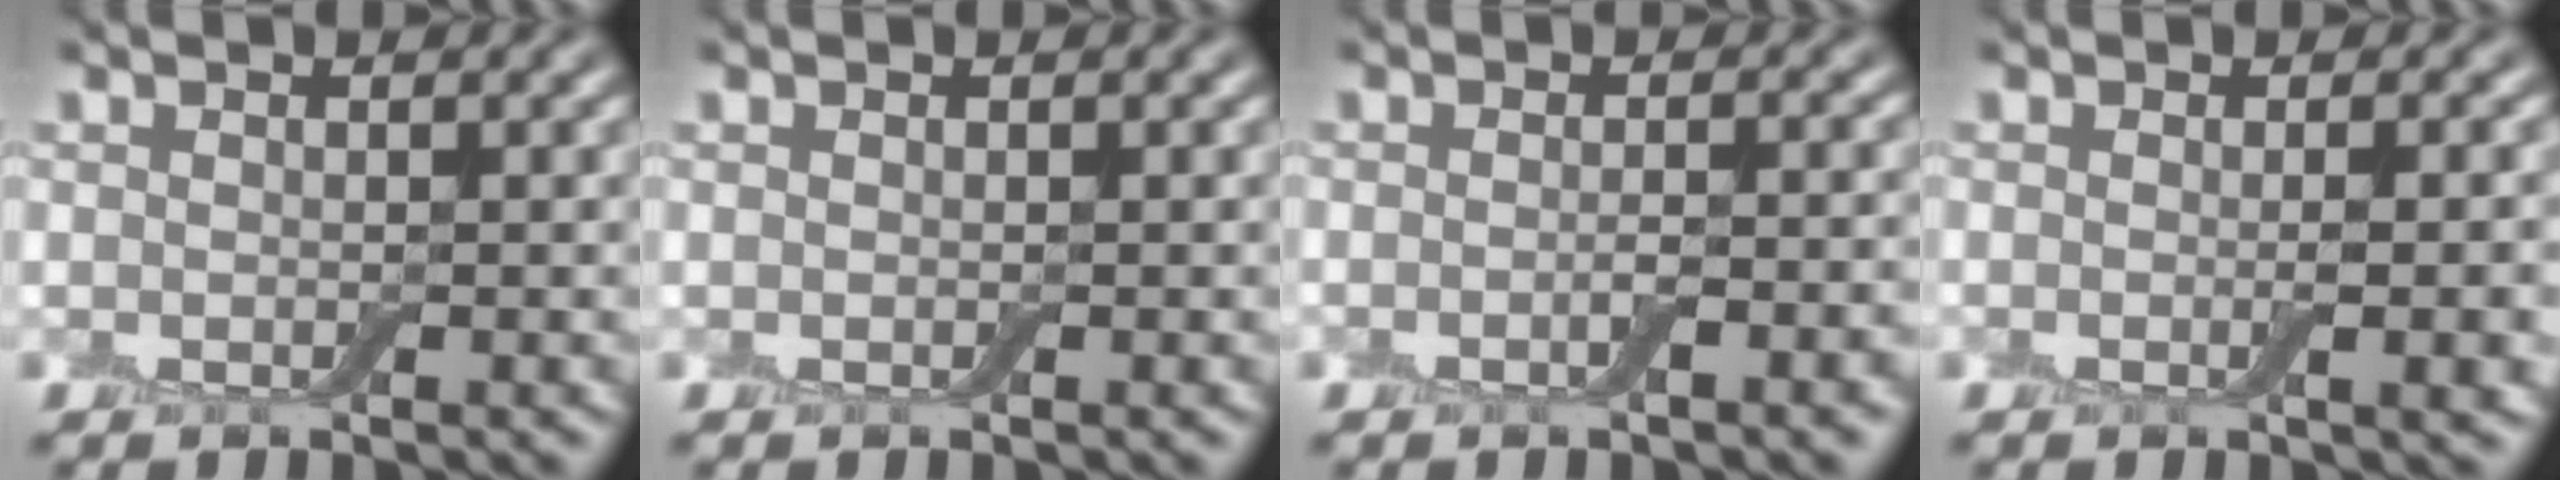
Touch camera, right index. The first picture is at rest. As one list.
[{"total": 0.0}, {"total": 2.5, "force": [-1.0, 0.7, 2.2], "torque": [-0.027, 0.003, -0.017]}, {"total": 3.6, "force": [-0.4, 1.0, 3.4], "torque": [-0.039, -0.001, -0.008]}]